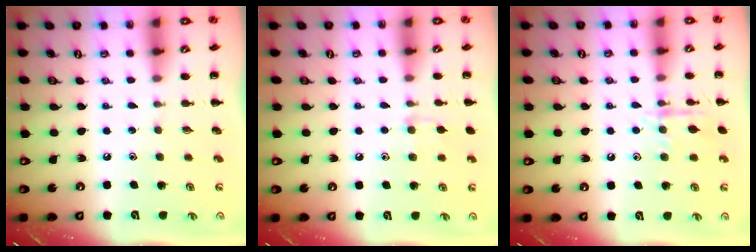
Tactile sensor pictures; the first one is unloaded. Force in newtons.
{"total": 6.5, "press": 6.1, "slide": 2.2}
{"total": 10.4, "press": 10.4, "slide": 0.6}